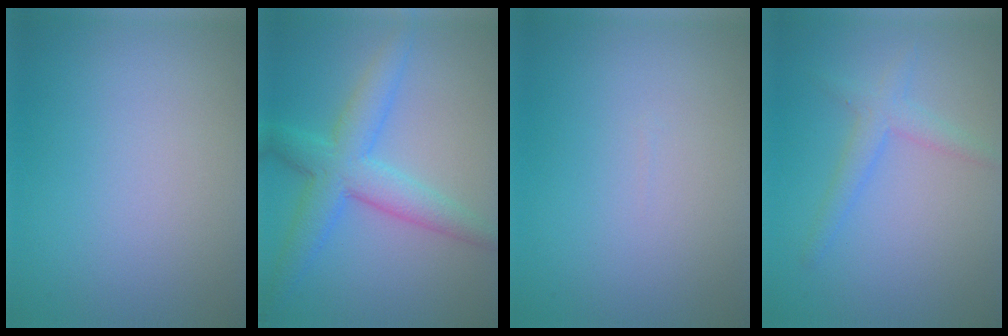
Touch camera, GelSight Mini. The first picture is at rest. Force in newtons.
{"total": 5.3, "press": 5.3, "slide": 0.2}
{"total": 0.0}
{"total": 2.1, "press": 2.1, "slide": 0.1}